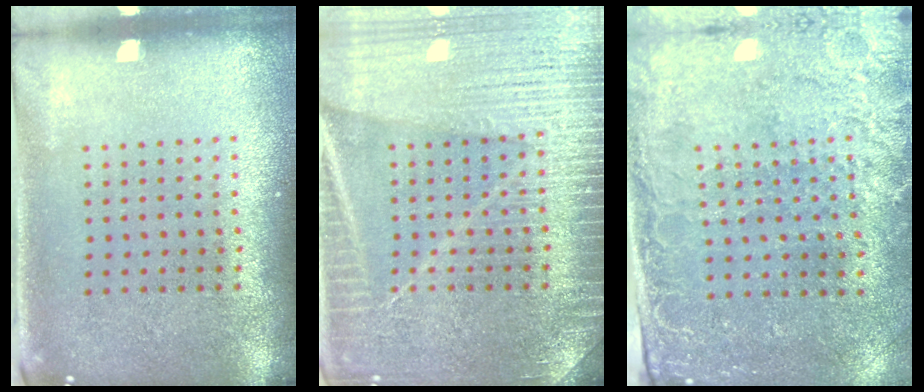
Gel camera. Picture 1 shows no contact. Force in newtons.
{"total": 3.9, "press": 3.9, "slide": 0.5}
{"total": 2.6, "press": 2.4, "slide": 1.1}